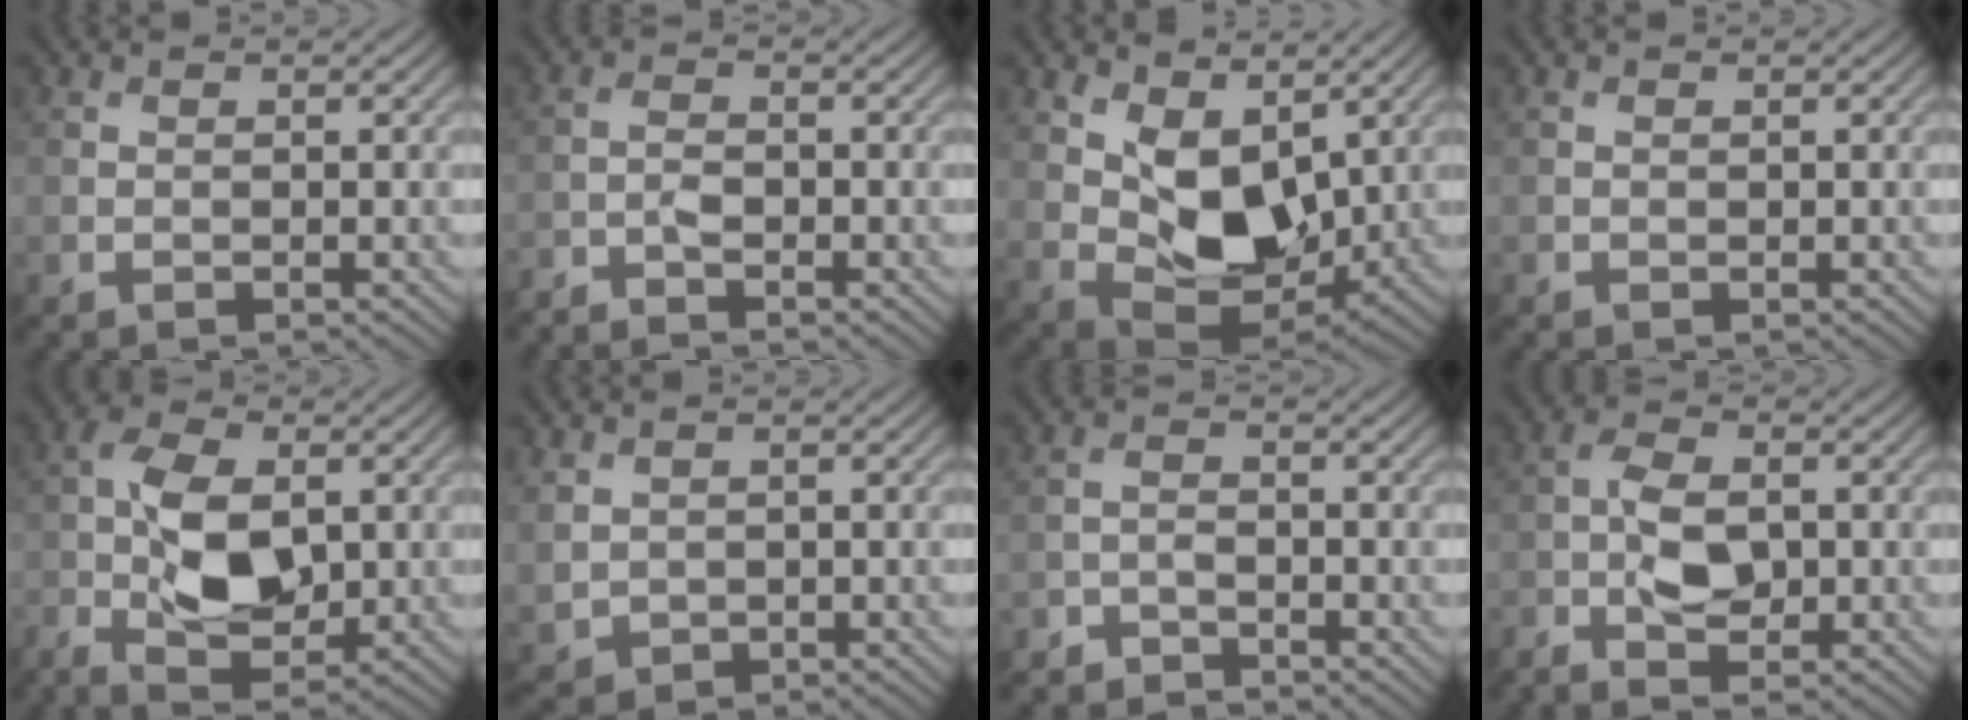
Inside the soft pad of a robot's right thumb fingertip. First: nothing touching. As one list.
[{"total": 2.4, "force": [-2.1, 0.4, 1.2], "torque": [-0.028, -0.002, -0.048]}, {"total": 9.1, "force": [2.9, 5.4, 6.8], "torque": [-0.138, -0.008, 0.052]}, {"total": 0.0}, {"total": 8.3, "force": [-1.2, 4.3, 7.0], "torque": [-0.151, -0.001, -0.027]}, {"total": 2.5, "force": [0.7, 2.1, 1.2], "torque": [-0.046, -0.007, 0.020]}, {"total": 3.3, "force": [-3.2, 0.6, 0.4], "torque": [-0.005, -0.002, -0.069]}, {"total": 4.5, "force": [-1.5, 2.0, 3.7], "torque": [-0.080, 0.004, -0.035]}]